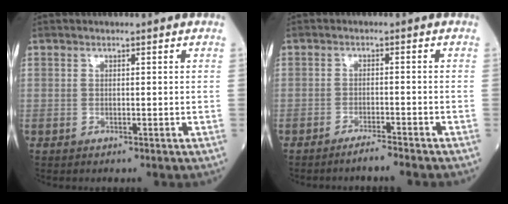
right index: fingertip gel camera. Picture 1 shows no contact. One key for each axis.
{"total": 2.7, "fx": -2.4, "fy": -0.6, "fz": 1.1, "tx": -0.020, "ty": -0.001, "tz": -0.042}